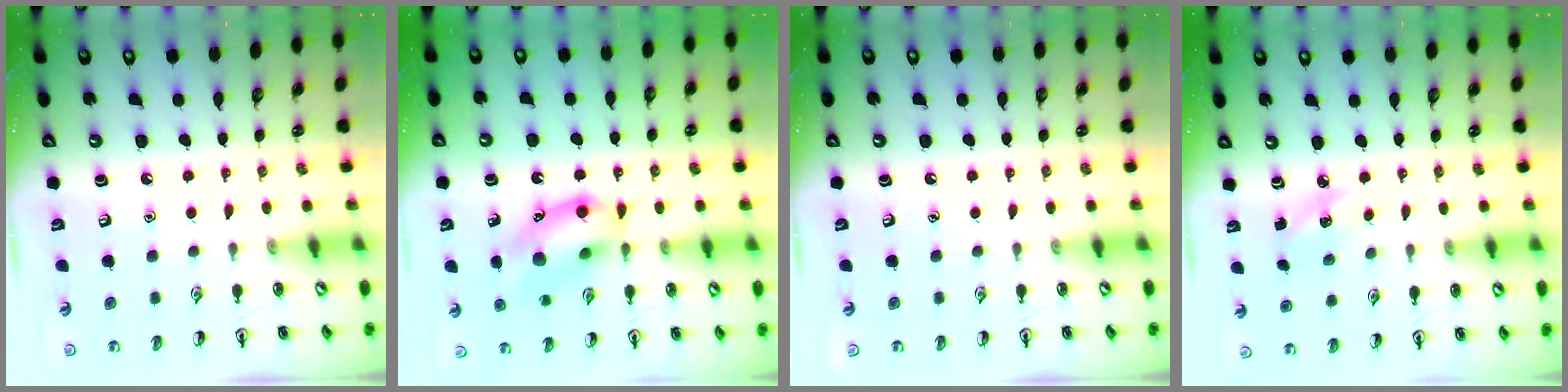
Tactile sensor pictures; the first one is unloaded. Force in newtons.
{"total": 14.1, "press": 13.8, "slide": 2.7}
{"total": 0.0}
{"total": 3.5, "press": 3.2, "slide": 1.3}